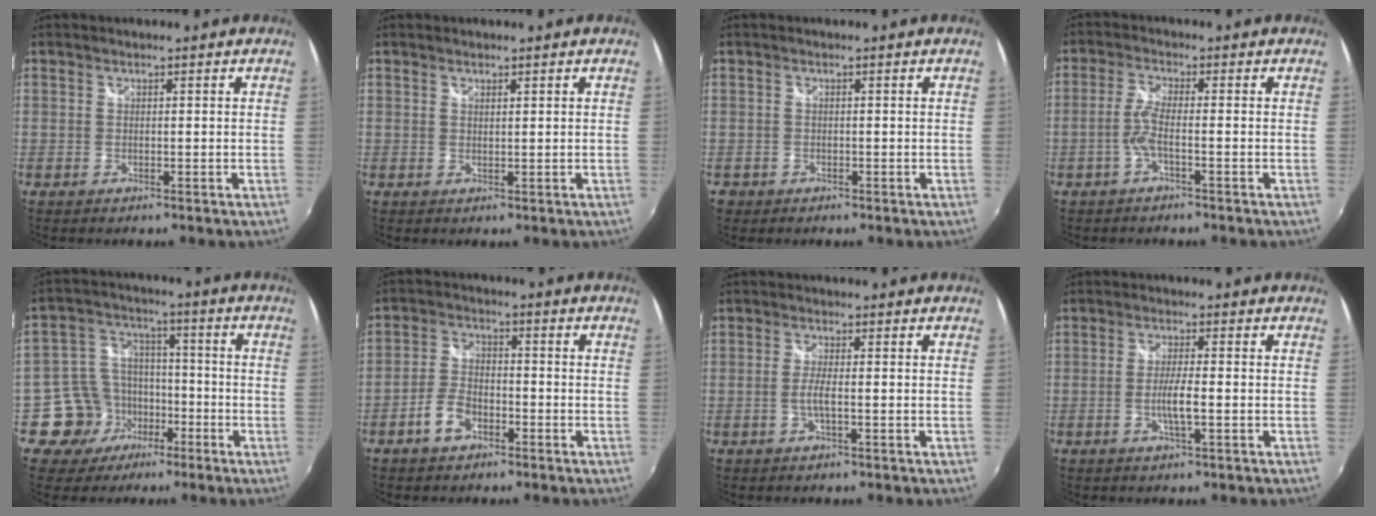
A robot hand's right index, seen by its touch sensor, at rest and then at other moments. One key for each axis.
{"total": 0.7, "fx": 0.6, "fy": 0.1, "fz": 0.3, "tx": -0.004, "ty": 0.001, "tz": 0.012}
{"total": 1.7, "fx": -0.8, "fy": 1.5, "fz": 0.3, "tx": -0.009, "ty": 0.001, "tz": -0.013}
{"total": 3.3, "fx": -1.5, "fy": 0.1, "fz": 3.0, "tx": -0.073, "ty": 0.001, "tz": -0.030}
{"total": 10.5, "fx": -5.4, "fy": 8.8, "fz": 1.9, "tx": -0.059, "ty": 0.033, "tz": -0.080}
{"total": 5.8, "fx": -3.2, "fy": 3.2, "fz": 3.5, "tx": -0.079, "ty": 0.009, "tz": -0.059}
{"total": 2.4, "fx": -0.7, "fy": 0.0, "fz": 2.3, "tx": -0.047, "ty": -0.003, "tz": -0.015}
{"total": 4.0, "fx": -1.2, "fy": 0.2, "fz": 3.8, "tx": -0.071, "ty": -0.005, "tz": -0.022}